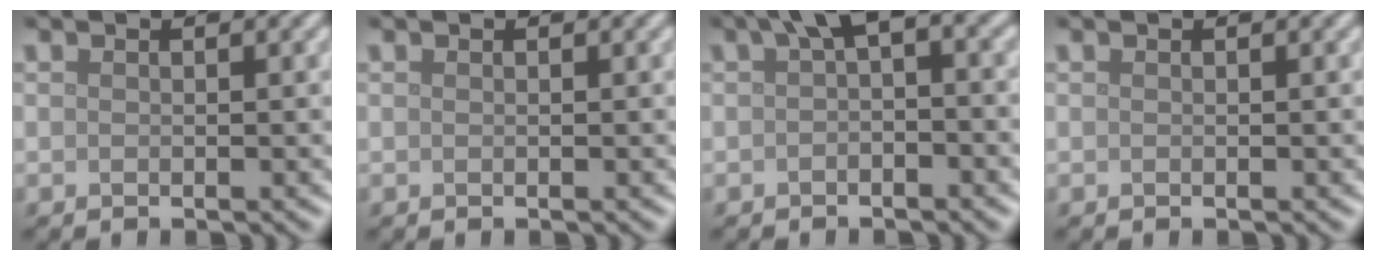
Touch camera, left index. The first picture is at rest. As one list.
[{"total": 0.0}, {"total": 2.7, "force": [0.4, 1.1, 2.5], "torque": [-0.035, 0.011, 0.000]}, {"total": 0.0}]